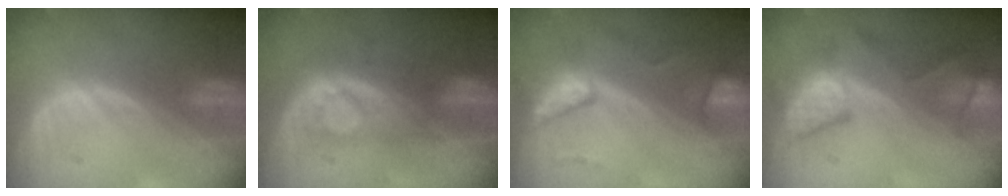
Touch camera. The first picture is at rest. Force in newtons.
{"total": 8.3, "press": 7.3, "slide": 3.8}
{"total": 7.6, "press": 6.7, "slide": 3.5}
{"total": 8.4, "press": 8.1, "slide": 2.2}